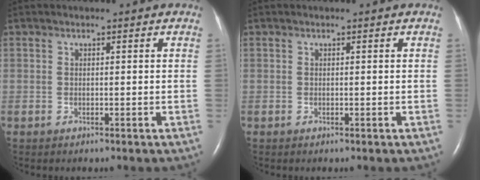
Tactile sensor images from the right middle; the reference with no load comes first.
{"total": 0.0}